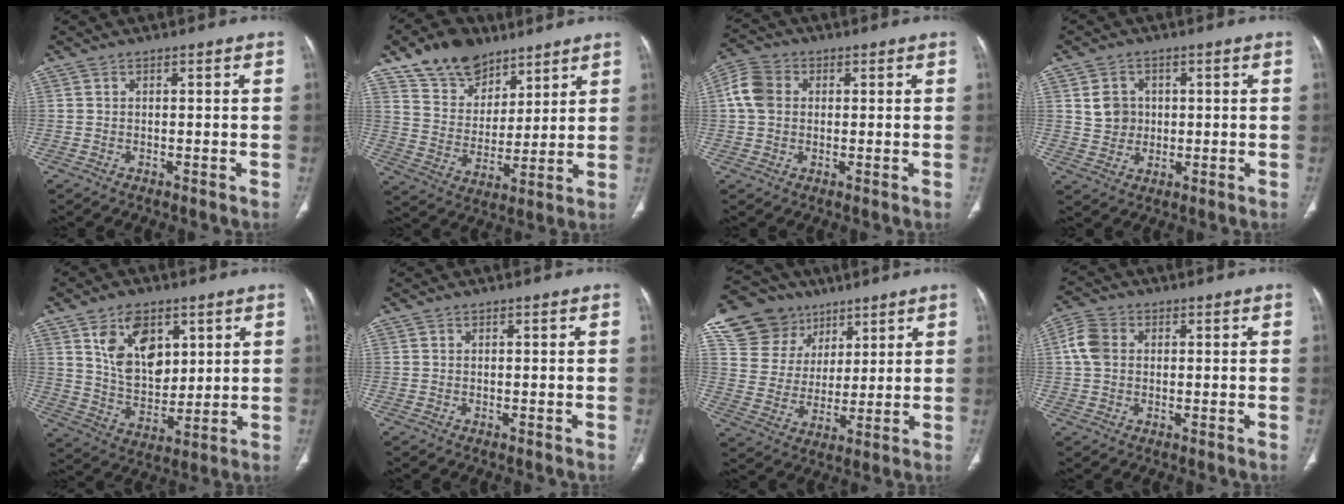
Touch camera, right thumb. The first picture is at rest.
{"total": 14.2, "force": [9.9, 8.9, 4.7], "torque": [-0.045, -0.045, 0.185]}
{"total": 6.6, "force": [0.9, 5.2, 3.9], "torque": [-0.078, 0.015, 0.012]}
{"total": 5.1, "force": [1.1, 4.6, 1.9], "torque": [-0.009, -0.002, 0.021]}
{"total": 13.3, "force": [5.7, 8.3, 8.6], "torque": [-0.111, -0.035, 0.114]}
{"total": 0.0}
{"total": 15.7, "force": [8.9, 12.1, 4.3], "torque": [-0.045, -0.009, 0.168]}
{"total": 5.4, "force": [0.8, 4.2, 3.4], "torque": [-0.071, 0.013, 0.010]}